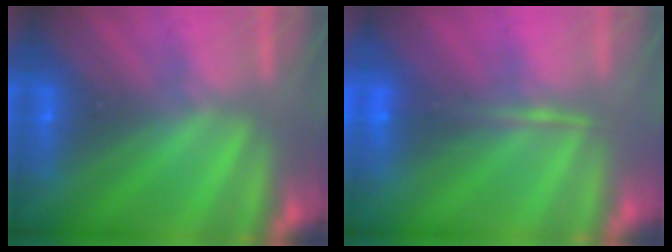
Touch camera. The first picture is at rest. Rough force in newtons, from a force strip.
{"total": 1.5}